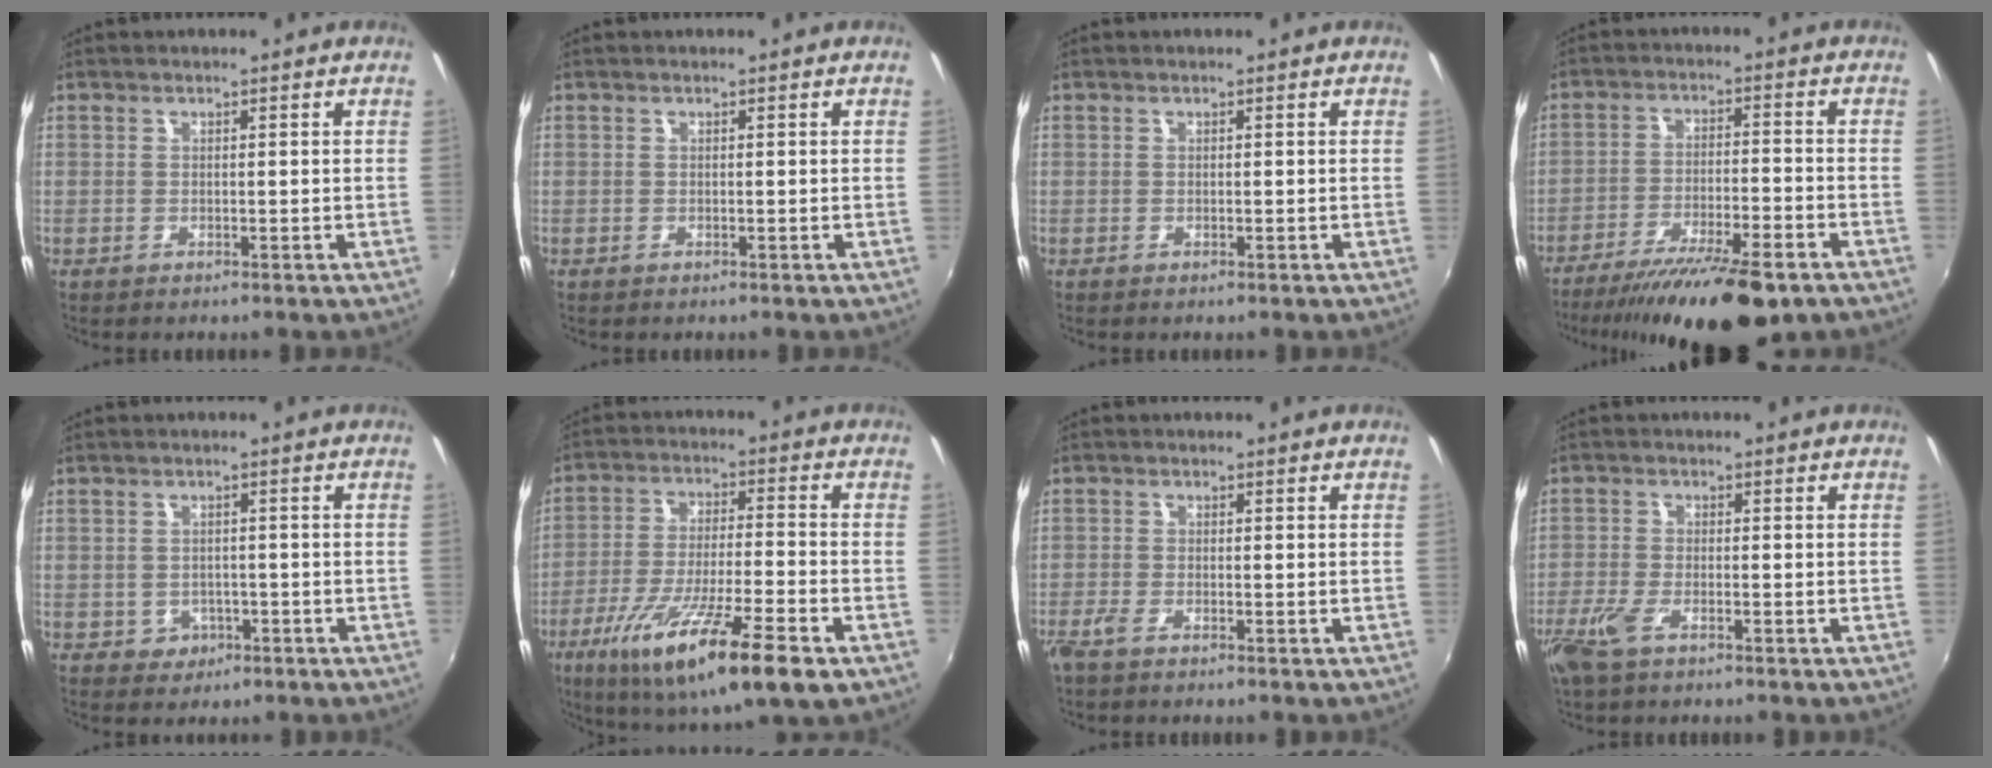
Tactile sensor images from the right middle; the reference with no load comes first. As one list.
[{"total": 0.0}, {"total": 0.0}, {"total": 17.9, "force": [-13.5, 3.7, 11.1], "torque": [-0.208, -0.033, -0.210]}, {"total": 3.4, "force": [-1.3, 3.1, 0.8], "torque": [-0.023, 0.005, -0.011]}, {"total": 18.8, "force": [-9.9, 2.9, 15.7], "torque": [-0.289, -0.050, -0.169]}, {"total": 2.2, "force": [-1.7, 0.5, 1.2], "torque": [-0.032, -0.005, -0.037]}, {"total": 5.5, "force": [-3.5, 1.9, 3.8], "torque": [-0.098, -0.010, -0.068]}]